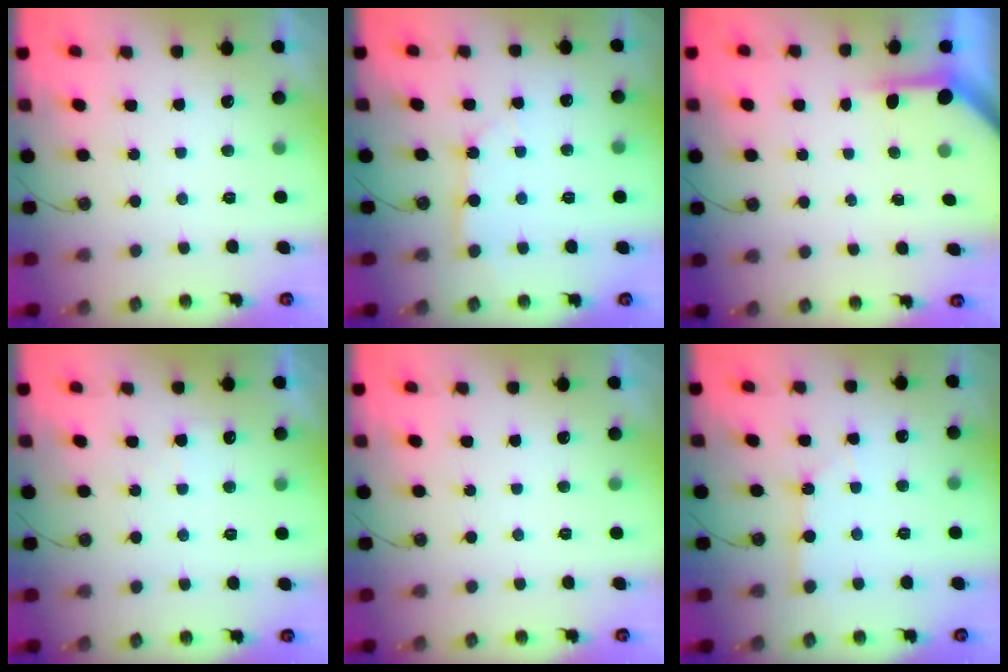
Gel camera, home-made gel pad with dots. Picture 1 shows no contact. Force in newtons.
{"total": 3.0, "press": 2.9, "slide": 0.3}
{"total": 4.0, "press": 4.0, "slide": 0.3}
{"total": 4.0, "press": 4.0, "slide": 0.8}
{"total": 0.0}
{"total": 2.2, "press": 2.2, "slide": 0.3}